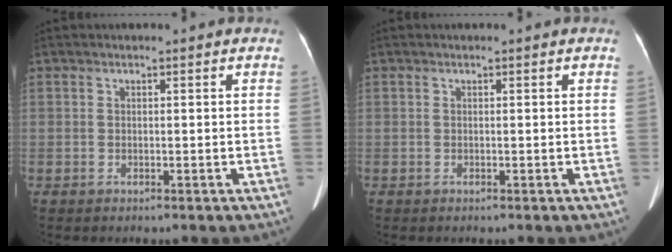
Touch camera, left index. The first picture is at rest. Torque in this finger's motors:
{"motor_torque": [0.00, 0.00, 0.00, 0.00]}